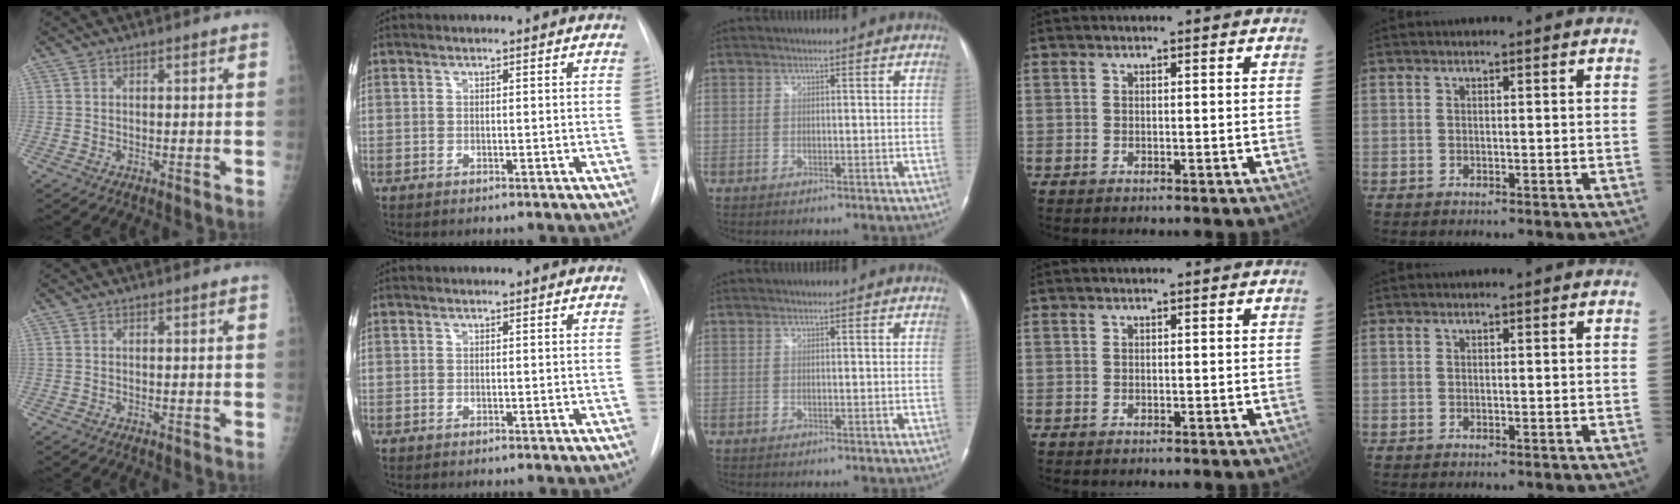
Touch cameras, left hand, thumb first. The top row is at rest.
{}